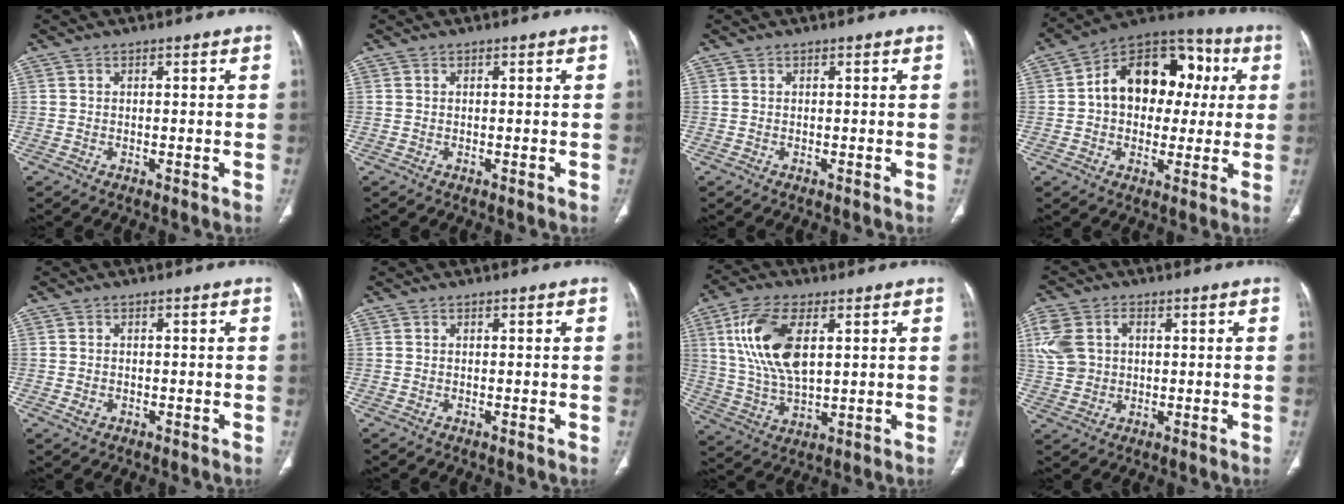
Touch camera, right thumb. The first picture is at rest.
{"total": 0.0}
{"total": 0.0}
{"total": 18.6, "force": [2.6, 13.2, 12.9], "torque": [-0.145, 0.035, 0.032]}
{"total": 1.6, "force": [-0.5, 1.3, 0.9], "torque": [-0.015, 0.006, -0.004]}
{"total": 0.0}
{"total": 14.9, "force": [4.3, 7.3, 12.2], "torque": [-0.247, -0.010, 0.089]}
{"total": 9.3, "force": [2.2, 7.2, 5.4], "torque": [-0.118, 0.008, 0.047]}